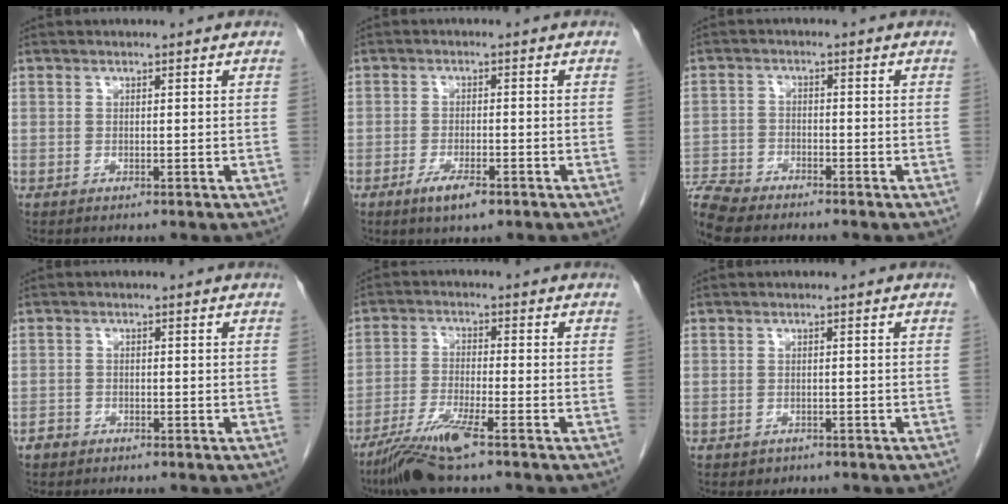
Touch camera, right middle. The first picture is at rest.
{"total": 4.1, "force": [-2.5, 1.0, 3.1], "torque": [-0.064, -0.005, -0.041]}
{"total": 7.8, "force": [-7.4, 0.9, 2.2], "torque": [-0.045, -0.007, -0.138]}
{"total": 1.3, "force": [-1.0, 0.9, 0.1], "torque": [-0.006, 0.004, -0.019]}
{"total": 7.8, "force": [-5.5, 0.1, 5.6], "torque": [-0.113, -0.024, -0.107]}
{"total": 1.1, "force": [-0.8, 0.8, 0.1], "torque": [-0.009, 0.001, -0.008]}